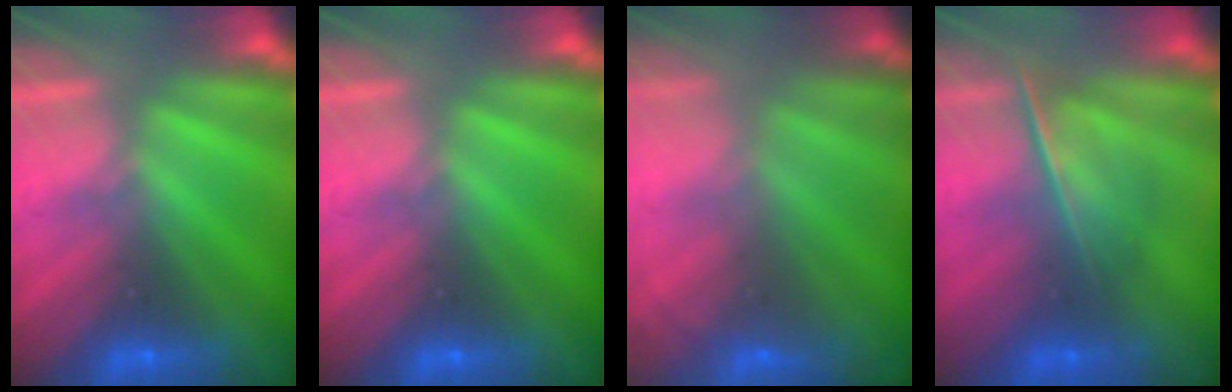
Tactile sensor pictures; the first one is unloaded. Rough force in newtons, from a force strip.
{"total": 0.0}
{"total": 5.8}
{"total": 2.3}